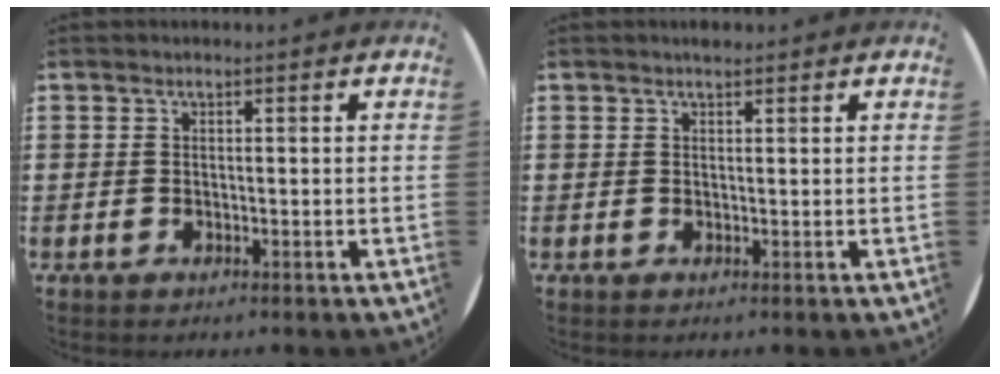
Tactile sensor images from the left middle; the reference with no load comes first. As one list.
[{"total": 0.7, "force": [0.7, 0.1, 0.0], "torque": [-0.001, 0.003, 0.013]}]